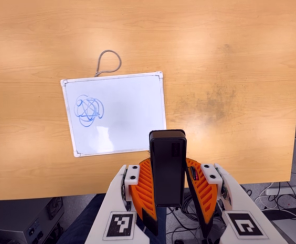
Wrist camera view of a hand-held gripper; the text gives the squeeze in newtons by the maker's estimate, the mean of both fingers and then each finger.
{"total": 5.4, "left": 5.0, "right": 5.9}